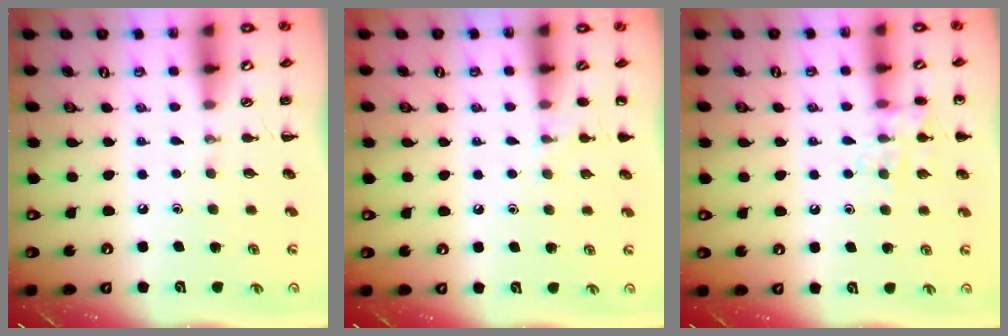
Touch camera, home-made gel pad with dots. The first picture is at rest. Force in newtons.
{"total": 5.6, "press": 5.2, "slide": 1.9}
{"total": 9.0, "press": 9.0, "slide": 0.8}